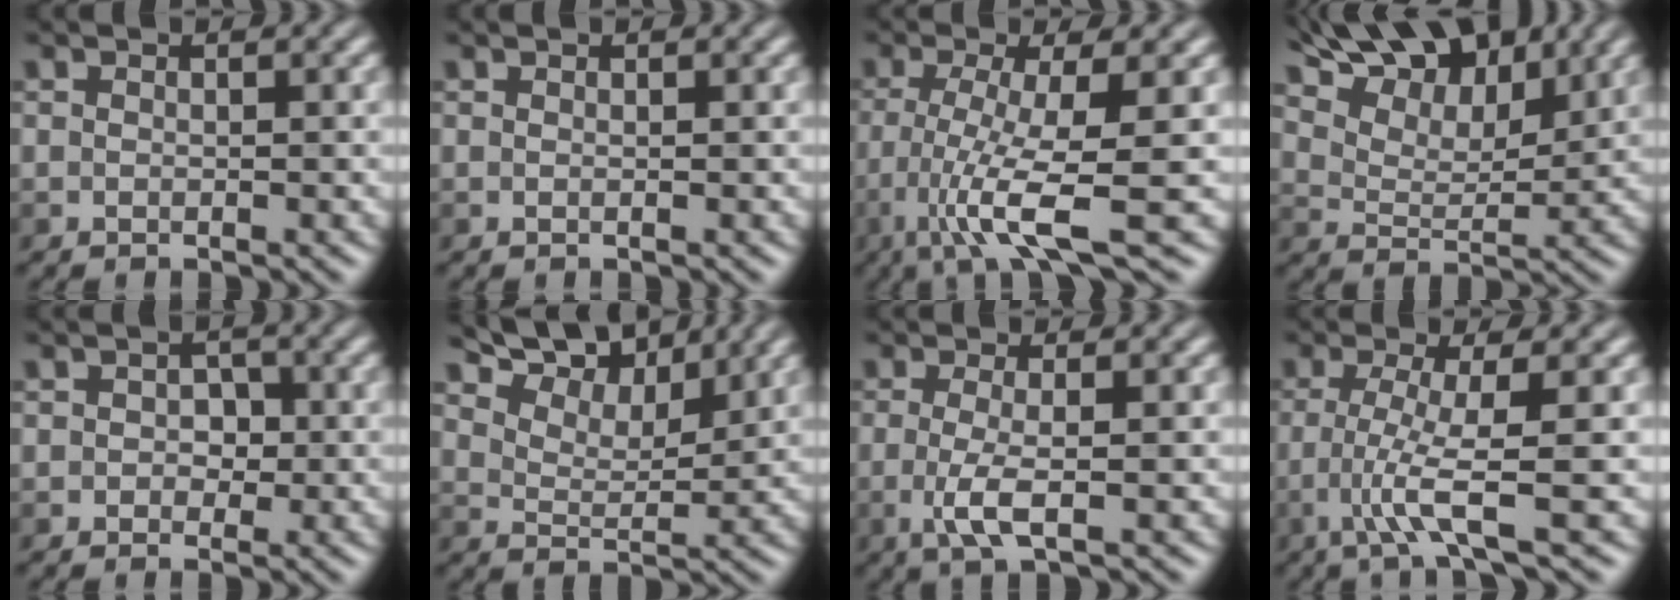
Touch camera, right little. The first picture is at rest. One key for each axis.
{"total": 0.0}
{"total": 6.9, "fx": -2.6, "fy": 0.7, "fz": 6.4, "tx": -0.127, "ty": -0.004, "tz": -0.047}
{"total": 13.3, "fx": 9.9, "fy": 5.5, "fz": 7.0, "tx": -0.127, "ty": 0.009, "tz": 0.162}
{"total": 2.4, "fx": 0.3, "fy": 2.2, "fz": 1.0, "tx": 0.011, "ty": 0.009, "tz": -0.013}
{"total": 7.5, "fx": 6.1, "fy": 2.7, "fz": 3.4, "tx": -0.054, "ty": -0.004, "tz": 0.104}
{"total": 2.8, "fx": -0.8, "fy": 0.6, "fz": 2.6, "tx": -0.065, "ty": -0.003, "tz": -0.016}
{"total": 4.0, "fx": -1.5, "fy": -0.2, "fz": 3.6, "tx": -0.080, "ty": 0.001, "tz": -0.031}